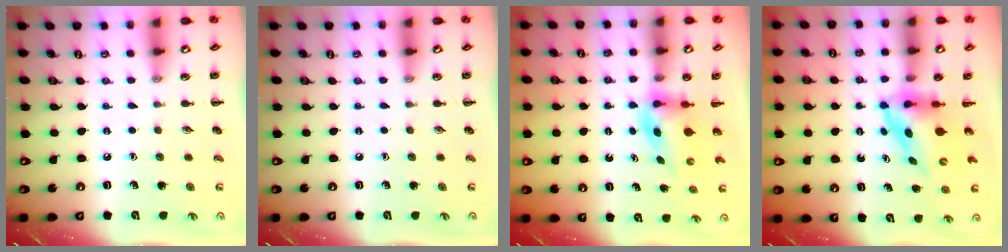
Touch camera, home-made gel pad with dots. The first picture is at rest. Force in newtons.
{"total": 0.0}
{"total": 3.6, "press": 3.5, "slide": 0.5}
{"total": 3.9, "press": 3.9, "slide": 0.8}